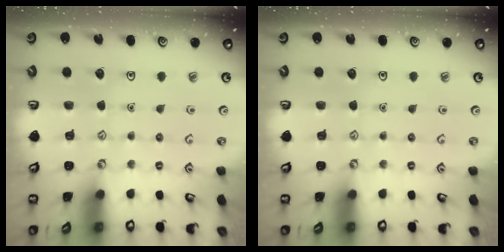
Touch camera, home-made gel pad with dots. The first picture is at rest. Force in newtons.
{"total": 0.0}